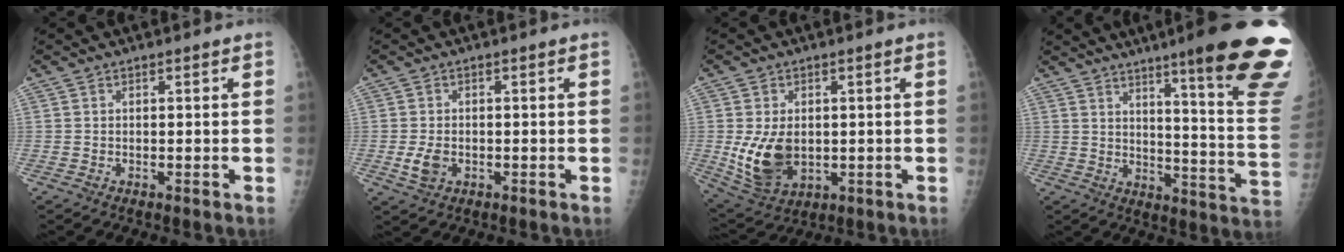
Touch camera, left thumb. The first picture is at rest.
{"total": 3.5, "force": [-0.8, 2.4, 2.4], "torque": [-0.047, -0.002, -0.012]}
{"total": 10.6, "force": [-0.5, 7.2, 7.8], "torque": [-0.132, -0.010, 0.012]}
{"total": 24.8, "force": [16.1, 2.1, 18.7], "torque": [-0.204, -0.091, 0.214]}